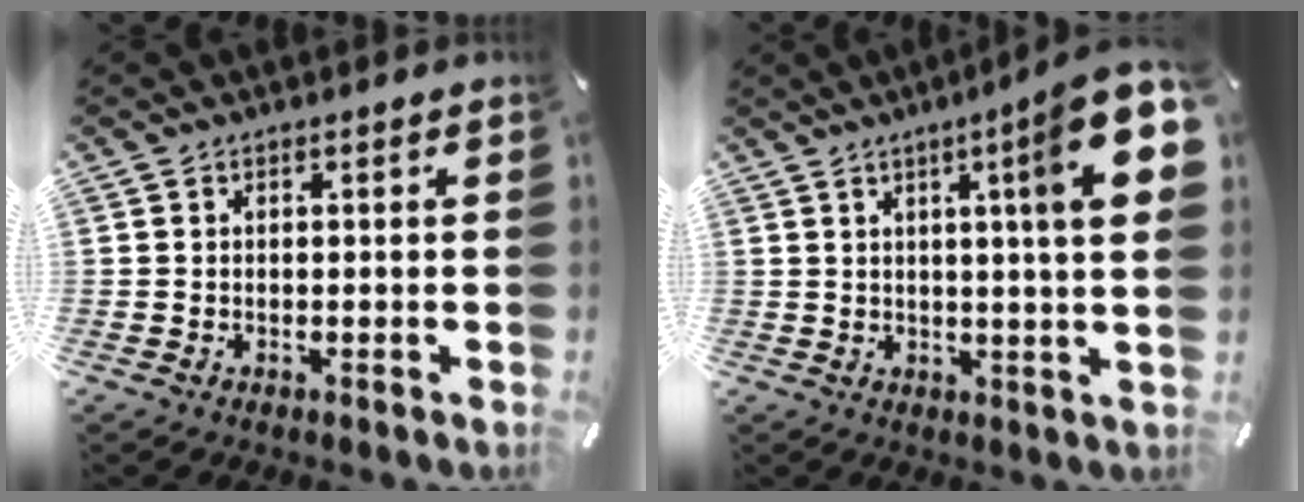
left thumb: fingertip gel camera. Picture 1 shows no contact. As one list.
[{"total": 15.9, "force": [5.9, 0.5, 14.7], "torque": [-0.223, -0.036, 0.075]}]